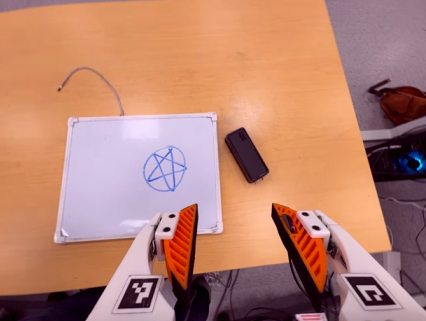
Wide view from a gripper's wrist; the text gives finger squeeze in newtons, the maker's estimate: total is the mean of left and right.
{"total": 0.0}